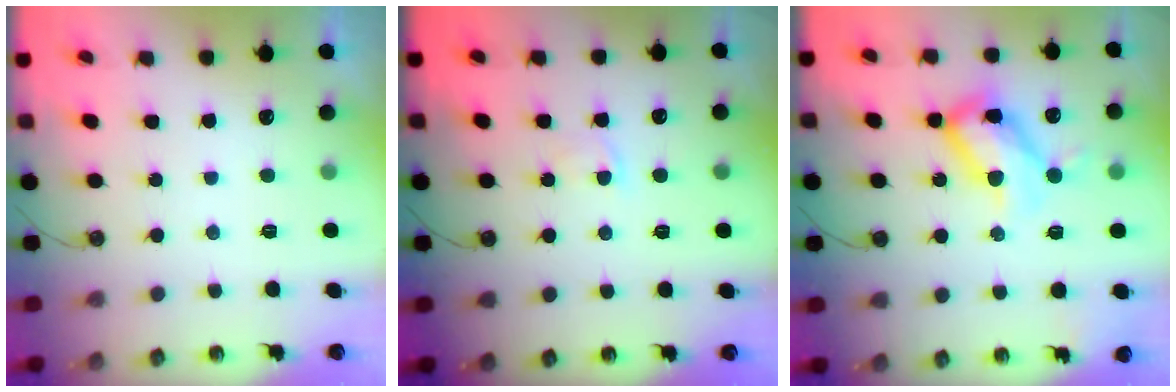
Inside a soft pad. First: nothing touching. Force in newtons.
{"total": 1.5, "press": 1.4, "slide": 0.3}
{"total": 17.9, "press": 17.8, "slide": 1.7}